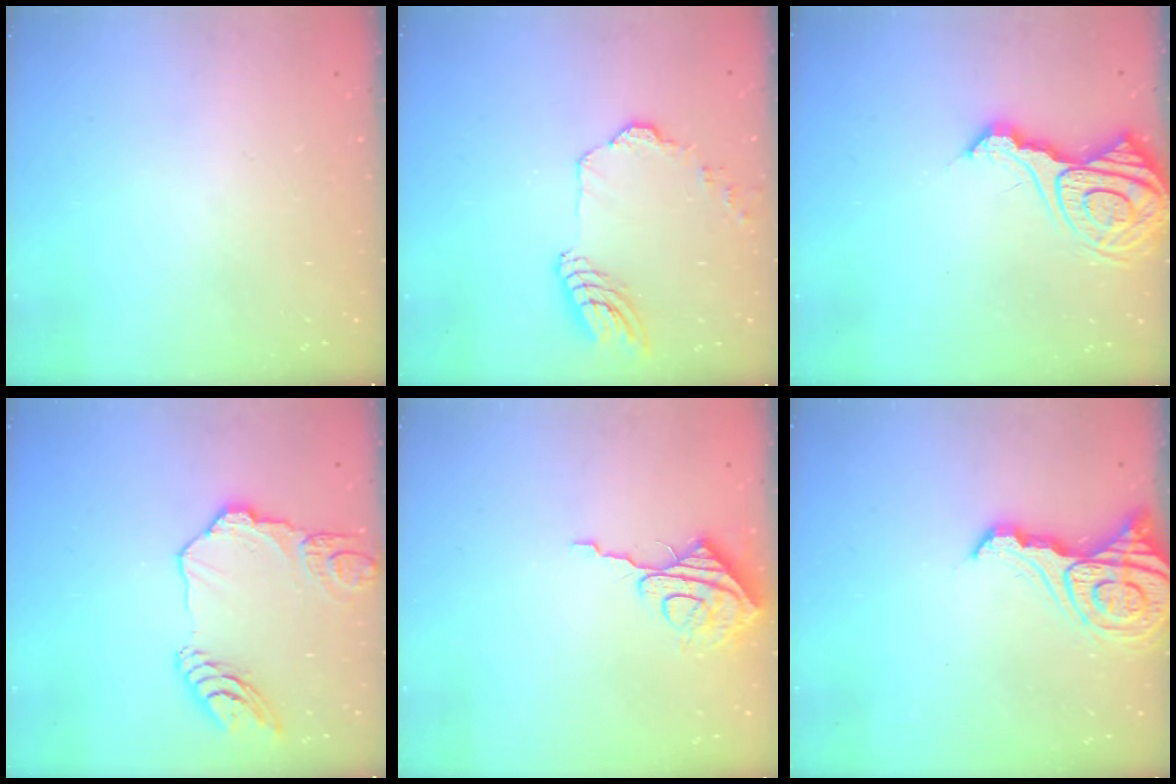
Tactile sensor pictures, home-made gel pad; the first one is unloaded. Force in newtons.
{"total": 13.7, "press": 13.6, "slide": 1.4}
{"total": 16.3, "press": 16.2, "slide": 1.7}
{"total": 14.1, "press": 14.0, "slide": 1.4}
{"total": 9.1, "press": 9.1, "slide": 0.8}
{"total": 12.8, "press": 12.7, "slide": 1.2}